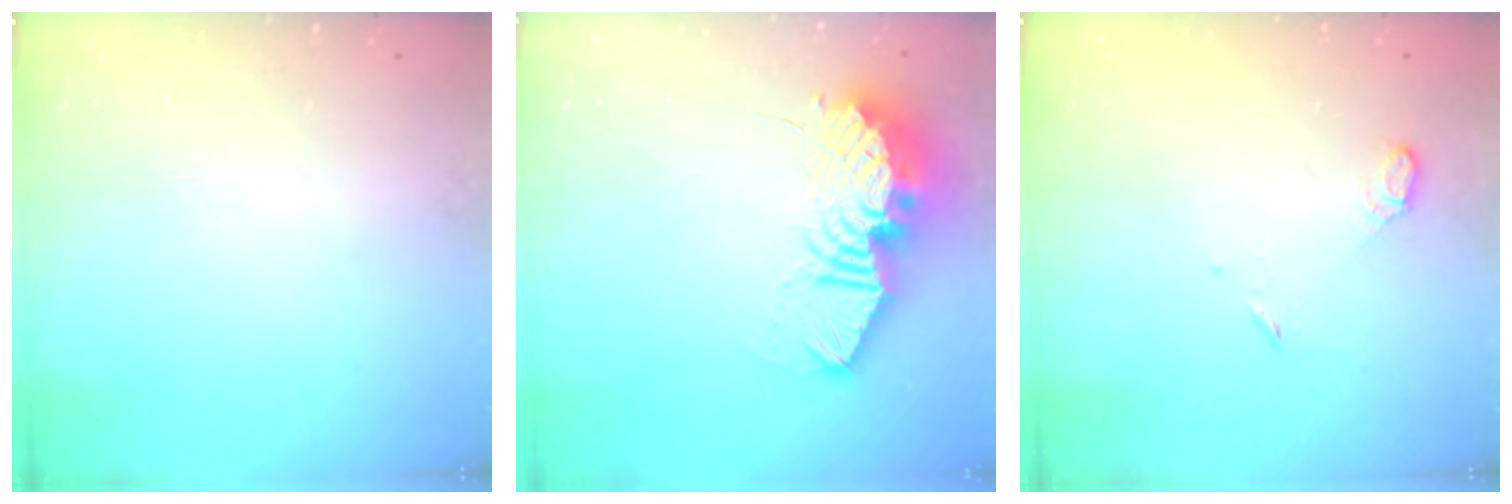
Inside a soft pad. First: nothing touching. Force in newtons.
{"total": 16.9, "press": 16.9, "slide": 1.7}
{"total": 5.0, "press": 4.9, "slide": 0.8}